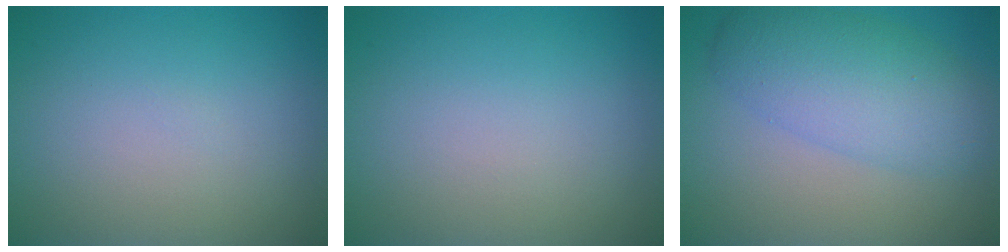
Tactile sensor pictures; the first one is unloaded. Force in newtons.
{"total": 0.0}
{"total": 5.8, "press": 5.7, "slide": 0.2}